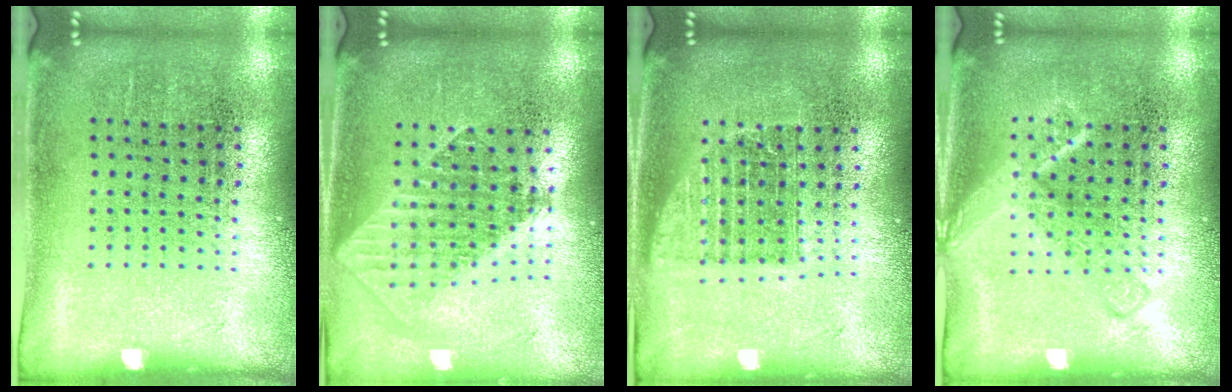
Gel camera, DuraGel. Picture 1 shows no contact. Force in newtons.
{"total": 1.8, "press": 1.4, "slide": 1.1}
{"total": 1.3, "press": 1.1, "slide": 0.7}
{"total": 2.2, "press": 2.2, "slide": 0.3}